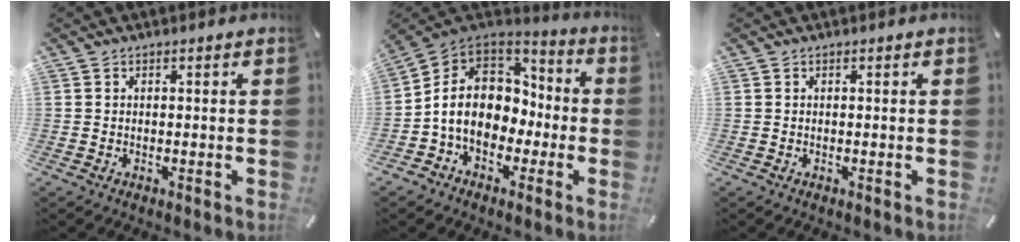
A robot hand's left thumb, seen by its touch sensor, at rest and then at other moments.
{"total": 12.7, "force": [-2.0, 10.8, 6.4], "torque": [-0.132, 0.014, -0.033]}
{"total": 0.0}